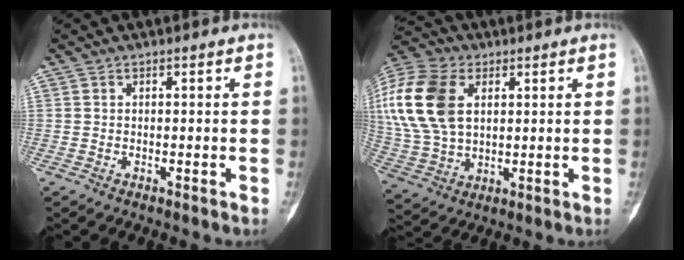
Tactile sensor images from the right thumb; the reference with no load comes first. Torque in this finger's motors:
{"motor_torque": [0.10, 0.80, 1.32, 0.55, 0.37]}